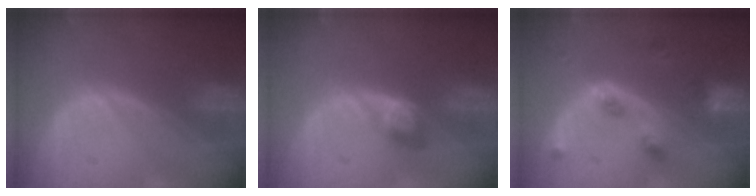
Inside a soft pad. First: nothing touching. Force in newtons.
{"total": 2.7, "press": 2.7, "slide": 0.0}
{"total": 4.8, "press": 4.4, "slide": 1.8}